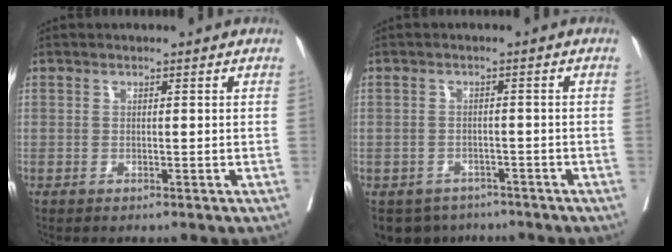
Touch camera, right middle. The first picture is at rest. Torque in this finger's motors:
{"motor_torque": [1.10, -1.04, 0.17, 0.06]}